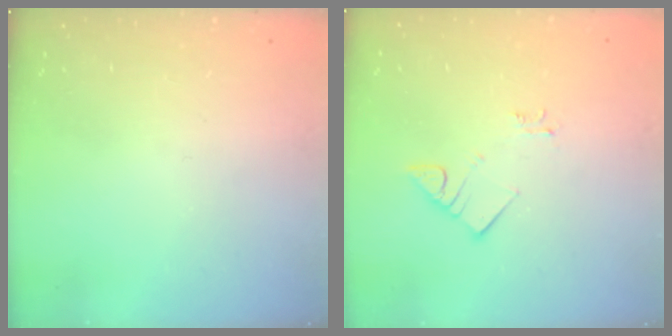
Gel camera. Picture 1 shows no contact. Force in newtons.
{"total": 3.5, "press": 3.5, "slide": 0.2}